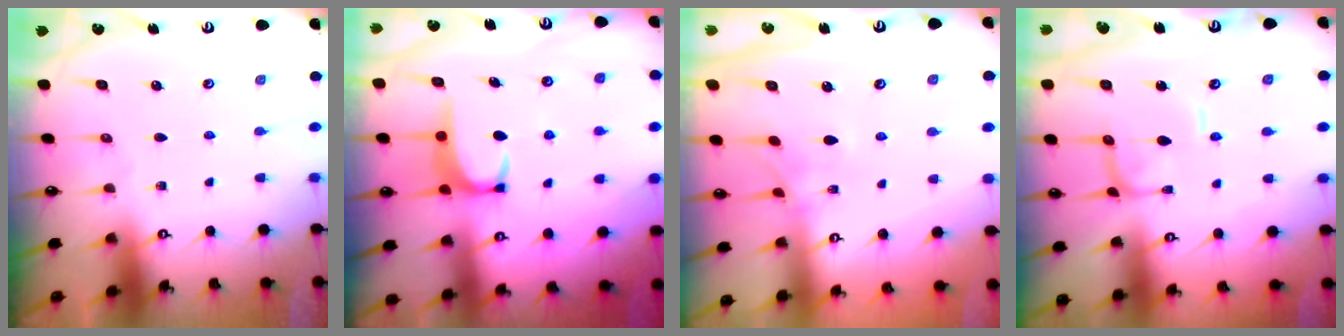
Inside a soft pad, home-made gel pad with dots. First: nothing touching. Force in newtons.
{"total": 2.9, "press": 2.8, "slide": 0.5}
{"total": 2.3, "press": 2.2, "slide": 0.8}
{"total": 0.9, "press": 0.8, "slide": 0.3}